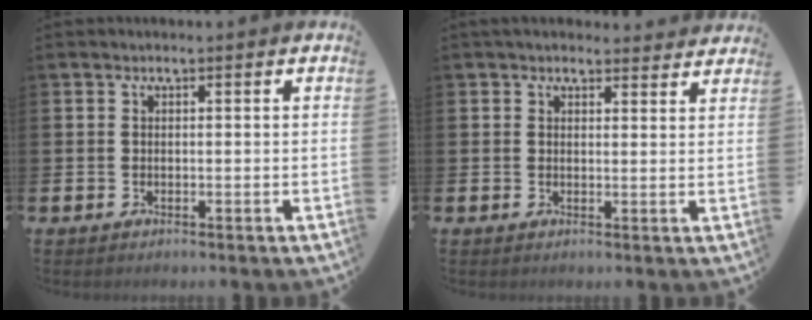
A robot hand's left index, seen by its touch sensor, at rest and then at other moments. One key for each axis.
{"total": 2.6, "fx": 2.5, "fy": 0.6, "fz": 0.3, "tx": 0.003, "ty": -0.014, "tz": 0.043}